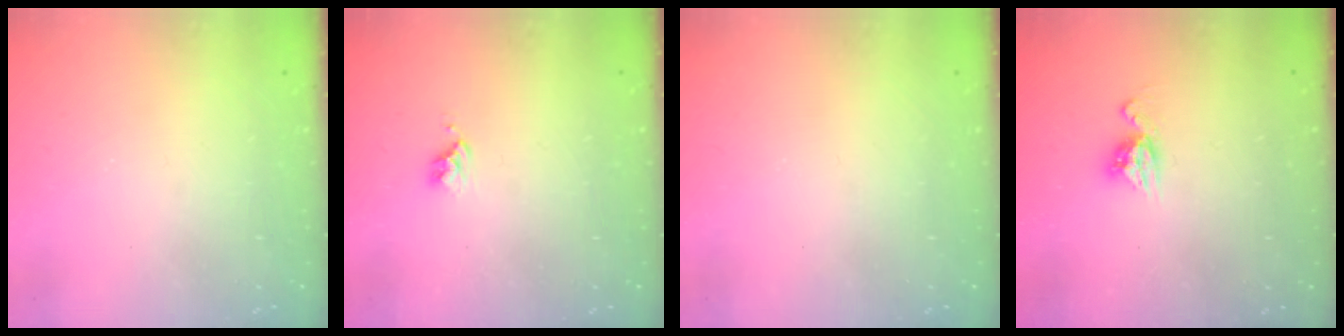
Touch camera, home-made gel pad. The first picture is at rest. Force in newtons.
{"total": 2.7, "press": 2.6, "slide": 0.4}
{"total": 0.0}
{"total": 6.8, "press": 6.8, "slide": 0.5}